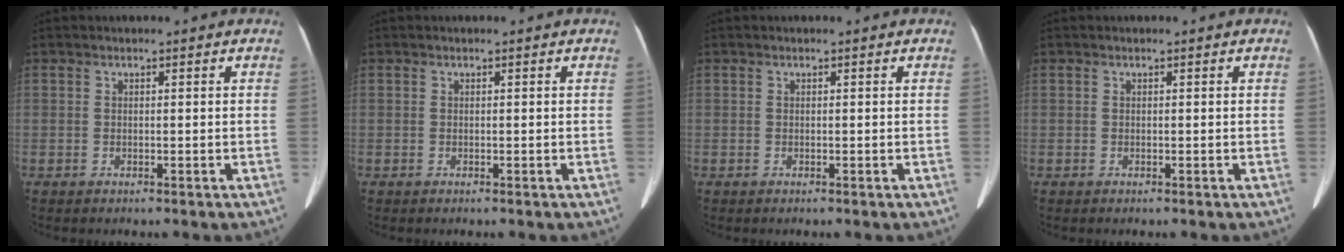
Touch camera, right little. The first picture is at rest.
{"total": 0.0}
{"total": 0.0}
{"total": 0.0}